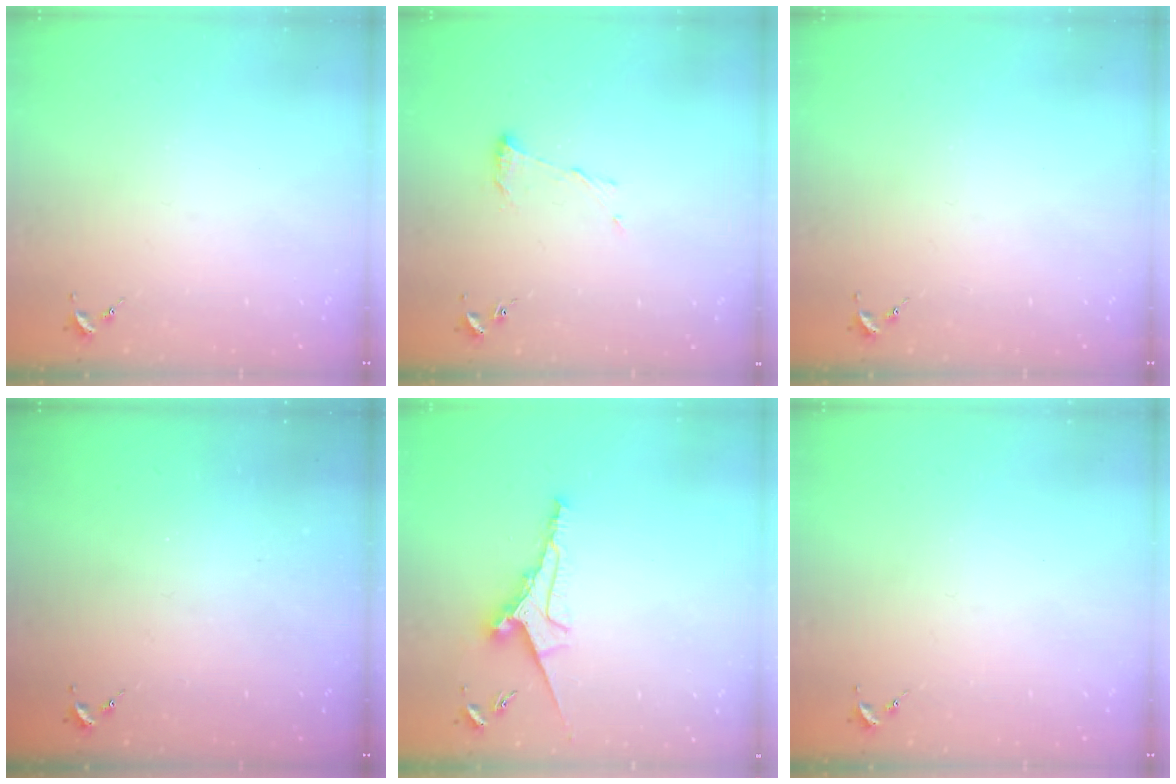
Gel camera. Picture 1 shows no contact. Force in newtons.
{"total": 7.8, "press": 7.8, "slide": 0.2}
{"total": 0.0}
{"total": 0.0}
{"total": 9.5, "press": 9.4, "slide": 0.9}
{"total": 0.0}